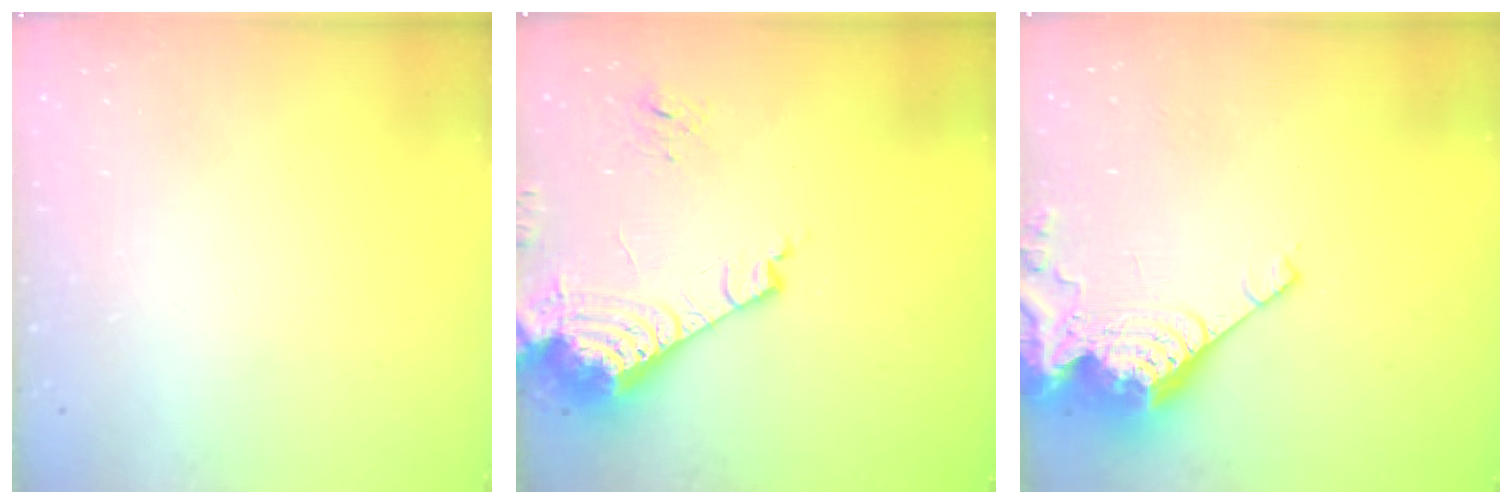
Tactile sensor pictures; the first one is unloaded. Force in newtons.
{"total": 15.2, "press": 15.0, "slide": 2.1}
{"total": 10.1, "press": 10.1, "slide": 1.1}